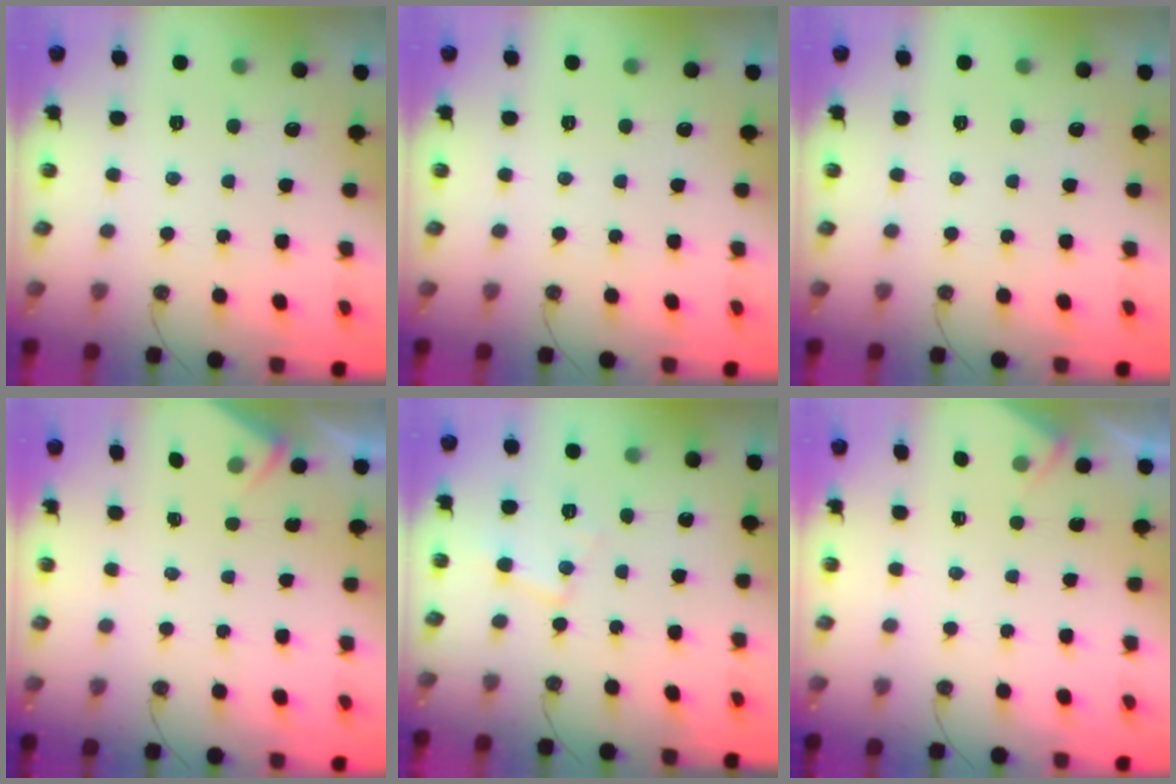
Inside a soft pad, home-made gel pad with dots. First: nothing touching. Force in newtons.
{"total": 0.0}
{"total": 0.0}
{"total": 2.6, "press": 2.6, "slide": 0.4}
{"total": 8.0, "press": 8.0, "slide": 0.6}
{"total": 3.6, "press": 3.6, "slide": 0.4}